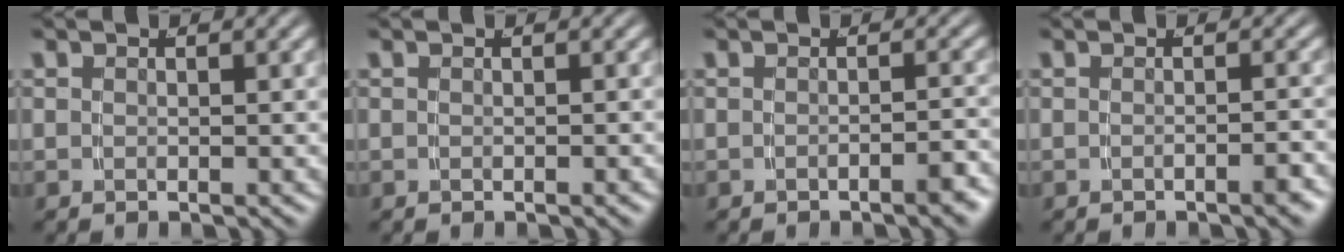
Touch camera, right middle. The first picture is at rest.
{"total": 0.0}
{"total": 1.6, "force": [-1.4, -0.2, 0.8], "torque": [-0.008, 0.009, -0.028]}
{"total": 1.2, "force": [-1.0, -0.2, 0.6], "torque": [-0.007, 0.009, -0.022]}